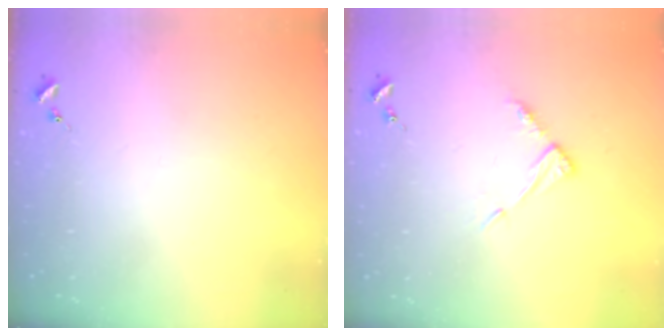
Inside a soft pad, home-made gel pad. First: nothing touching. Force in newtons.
{"total": 7.4, "press": 7.4, "slide": 0.6}